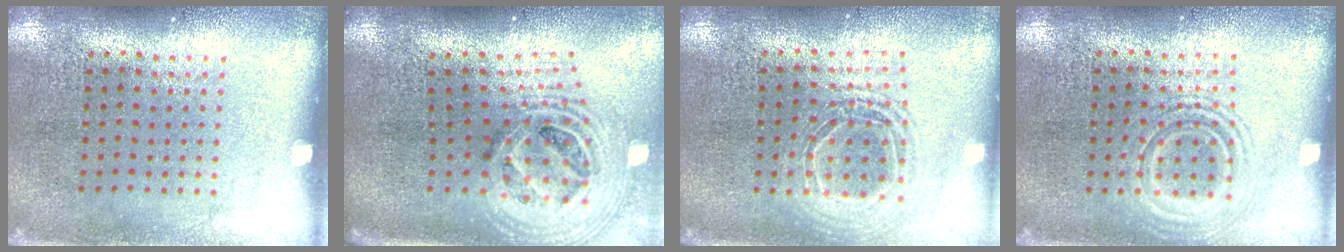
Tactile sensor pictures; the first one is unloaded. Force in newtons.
{"total": 2.5, "press": 1.8, "slide": 1.8}
{"total": 1.7, "press": 1.4, "slide": 0.9}
{"total": 1.4, "press": 1.4, "slide": 0.2}